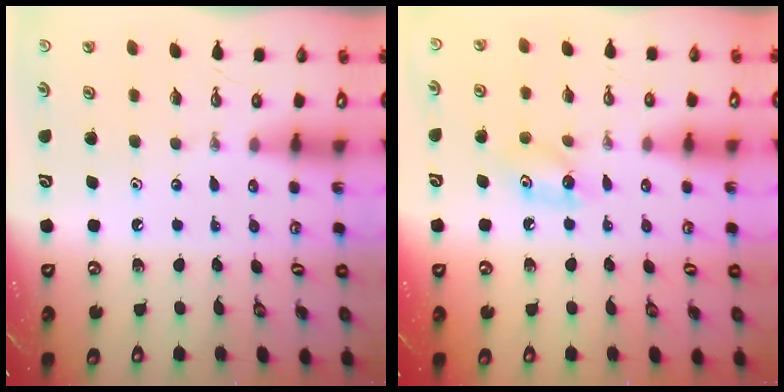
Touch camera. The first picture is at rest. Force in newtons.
{"total": 6.1, "press": 6.0, "slide": 0.8}